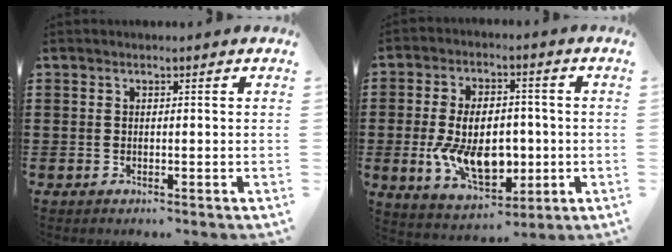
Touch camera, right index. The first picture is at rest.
{"total": 11.5, "force": [-1.6, 7.1, 9.0], "torque": [-0.178, 0.002, -0.029]}